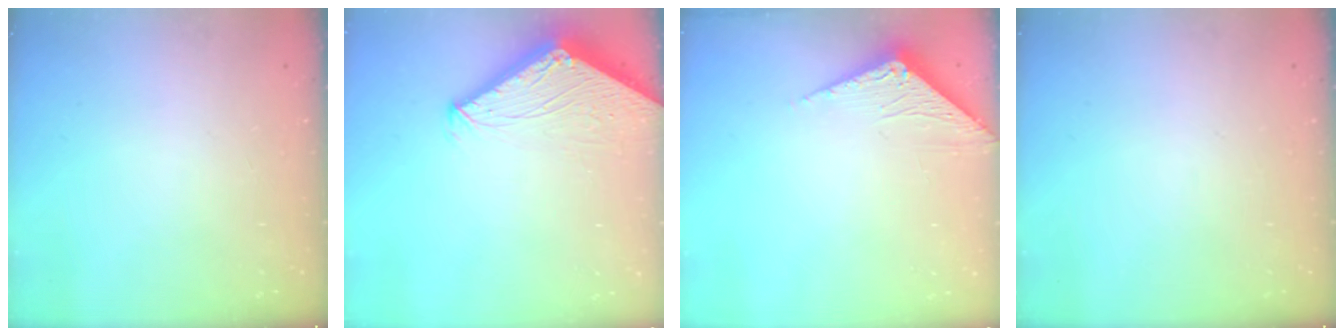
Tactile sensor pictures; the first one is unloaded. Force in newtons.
{"total": 4.7, "press": 4.7, "slide": 0.1}
{"total": 3.3, "press": 3.2, "slide": 0.3}
{"total": 0.0}